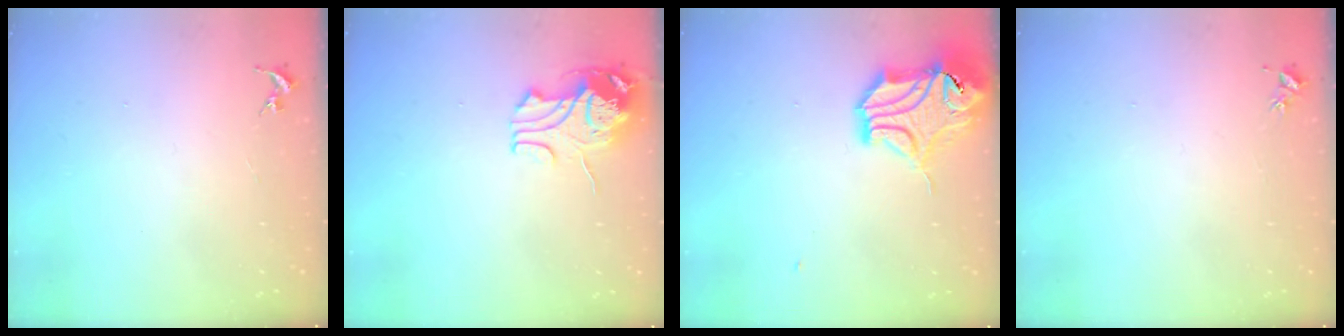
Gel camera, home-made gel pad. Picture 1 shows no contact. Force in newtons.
{"total": 10.2, "press": 10.1, "slide": 1.3}
{"total": 16.0, "press": 15.9, "slide": 2.1}
{"total": 3.4, "press": 3.4, "slide": 0.5}